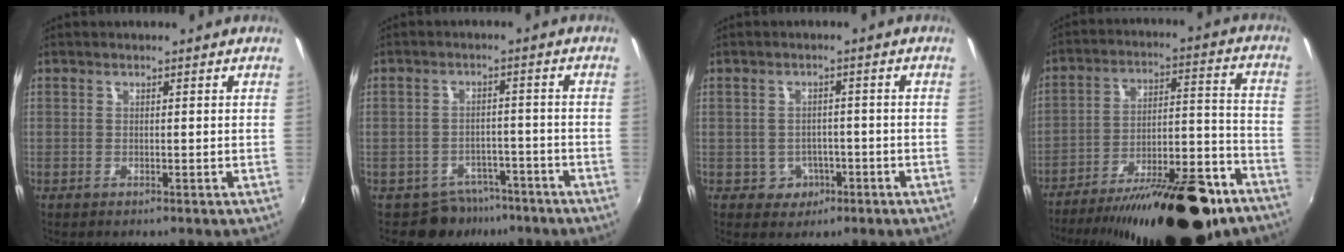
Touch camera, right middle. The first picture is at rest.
{"total": 6.5, "force": [-5.0, 4.2, 0.8], "torque": [-0.017, 0.019, -0.062]}
{"total": 4.1, "force": [-1.6, 3.7, 0.8], "torque": [-0.025, 0.010, -0.013]}
{"total": 27.7, "force": [-20.0, 9.4, 16.5], "torque": [-0.257, -0.003, -0.277]}